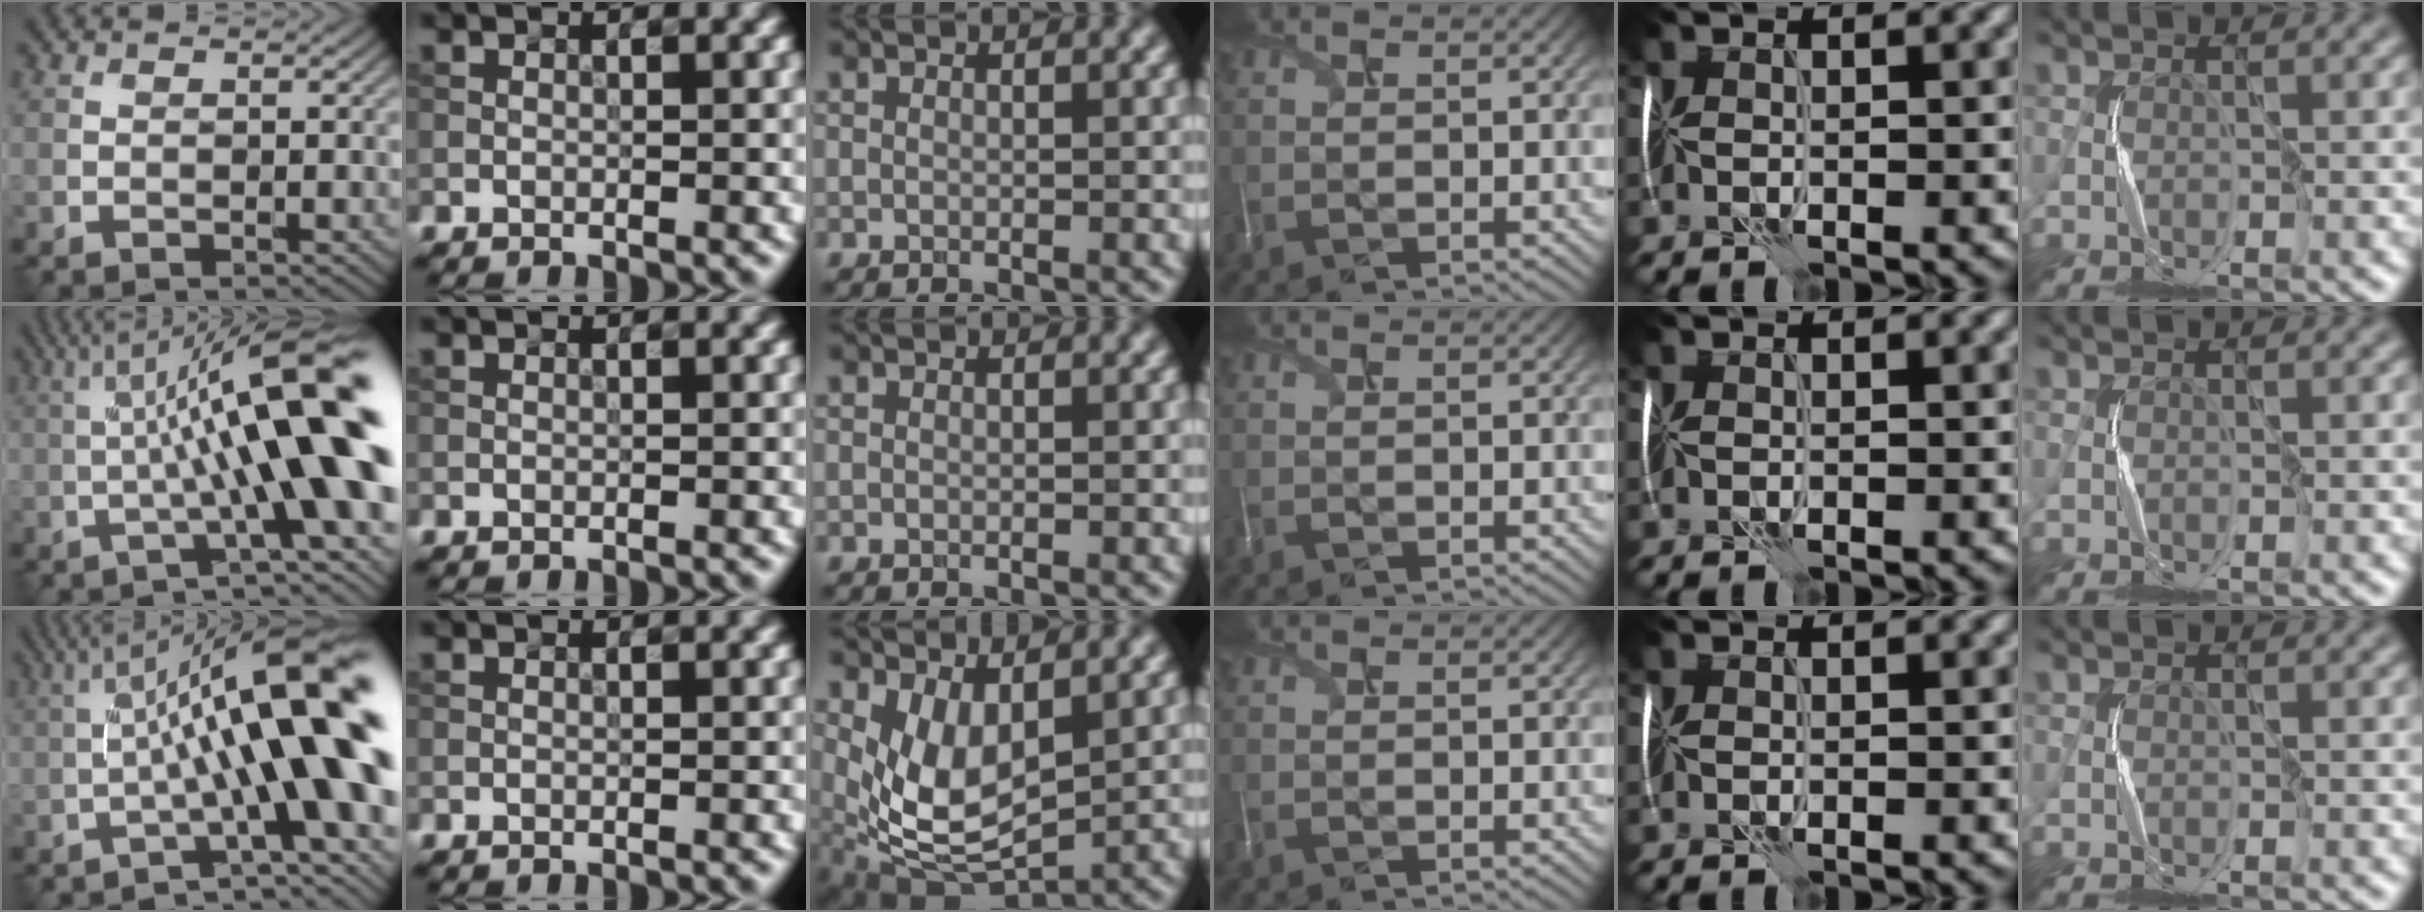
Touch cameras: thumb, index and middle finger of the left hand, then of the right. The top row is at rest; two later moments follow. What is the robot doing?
{"motion": "shake", "object": "plastic piggy bank"}